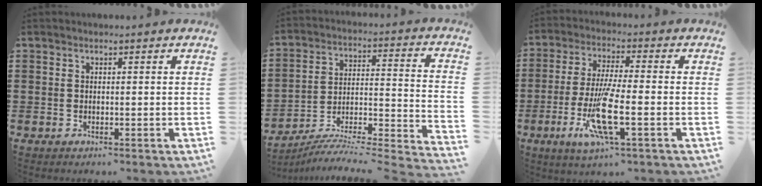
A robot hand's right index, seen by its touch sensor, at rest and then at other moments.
{"total": 5.1, "force": [-4.3, 0.3, 2.6], "torque": [-0.043, -0.015, -0.090]}
{"total": 9.9, "force": [-3.2, 1.8, 9.2], "torque": [-0.190, -0.014, -0.061]}